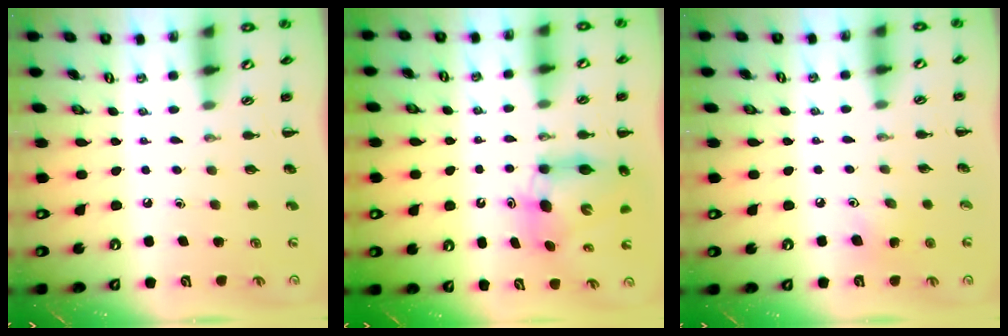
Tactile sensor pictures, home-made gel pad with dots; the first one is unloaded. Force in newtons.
{"total": 6.8, "press": 6.6, "slide": 1.8}
{"total": 2.9, "press": 2.8, "slide": 0.8}